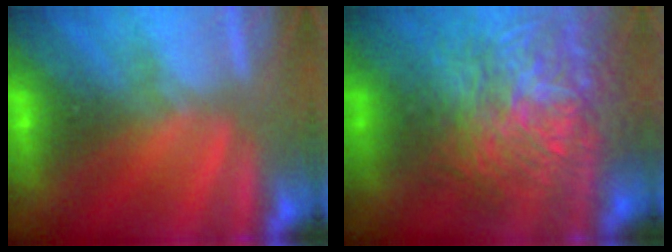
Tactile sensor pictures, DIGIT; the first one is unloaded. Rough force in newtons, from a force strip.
{"total": 7.9}